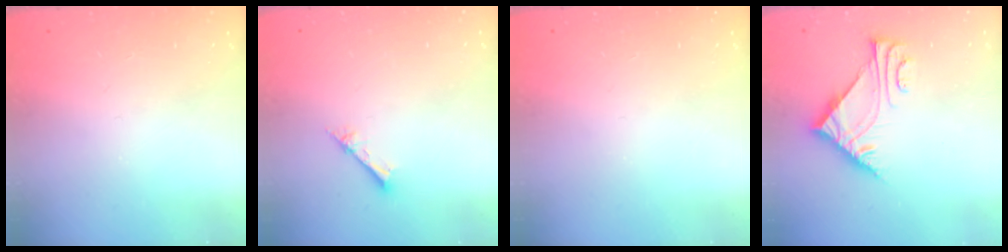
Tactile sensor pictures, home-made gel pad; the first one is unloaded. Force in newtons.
{"total": 2.1, "press": 2.1, "slide": 0.2}
{"total": 0.0}
{"total": 6.7, "press": 6.7, "slide": 0.4}